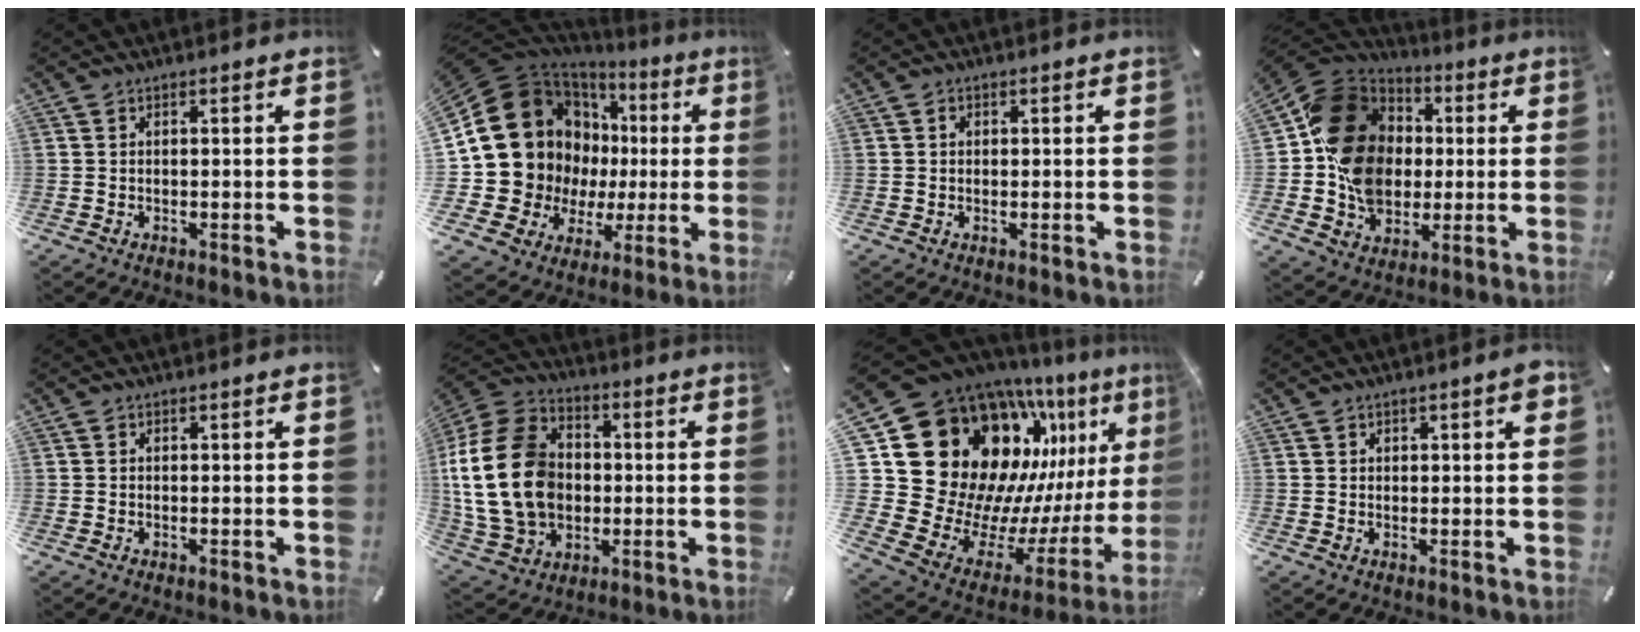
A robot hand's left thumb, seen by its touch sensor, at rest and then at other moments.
{"total": 22.2, "force": [4.8, 18.5, 11.4], "torque": [-0.216, -0.045, 0.128]}
{"total": 1.0, "force": [0.1, 0.9, 0.4], "torque": [-0.009, 0.005, 0.001]}
{"total": 18.2, "force": [-0.4, 16.0, 8.7], "torque": [-0.162, 0.011, -0.001]}
{"total": 0.0}
{"total": 21.3, "force": [-0.1, 16.9, 13.0], "torque": [-0.280, 0.008, -0.005]}
{"total": 28.2, "force": [11.5, 21.0, 15.0], "torque": [-0.207, -0.156, 0.270]}
{"total": 2.0, "force": [0.9, 1.0, 1.5], "torque": [-0.012, -0.001, 0.010]}